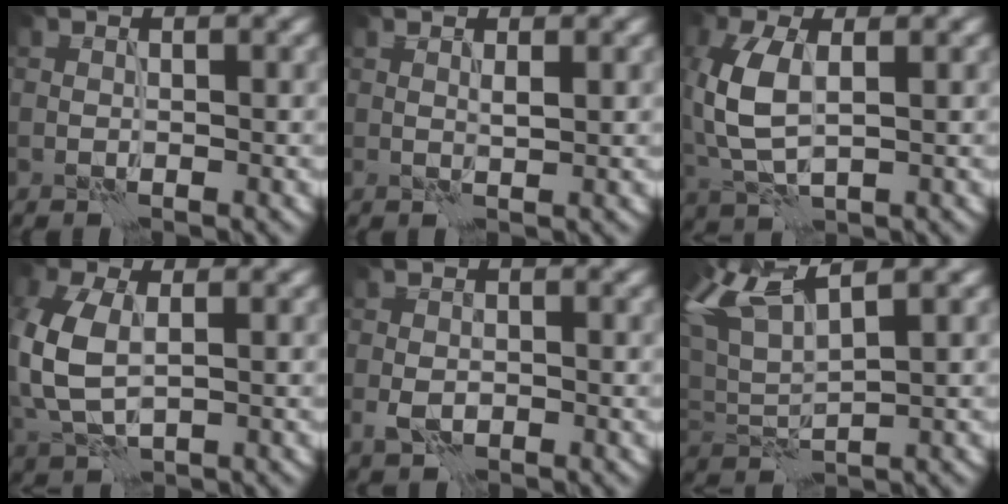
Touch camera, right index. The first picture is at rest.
{"total": 0.9, "force": [0.4, -0.1, 0.7], "torque": [-0.014, -0.001, 0.006]}
{"total": 6.3, "force": [0.6, 3.2, 5.4], "torque": [-0.142, 0.003, 0.012]}
{"total": 7.0, "force": [0.0, 4.3, 5.5], "torque": [-0.151, -0.002, 0.003]}
{"total": 1.8, "force": [-0.5, 1.2, 1.2], "torque": [-0.025, -0.002, -0.013]}
{"total": 6.5, "force": [3.9, 1.8, 4.9], "torque": [-0.109, 0.026, 0.070]}